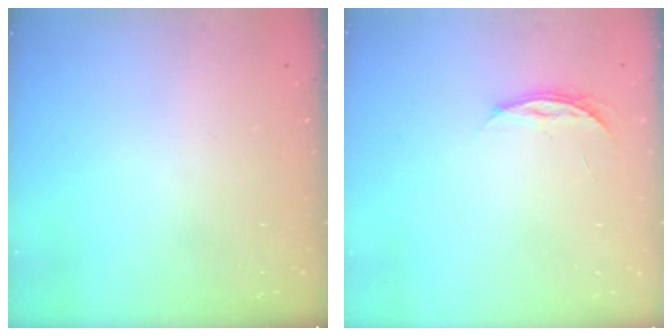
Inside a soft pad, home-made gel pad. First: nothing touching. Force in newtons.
{"total": 3.8, "press": 3.8, "slide": 0.5}